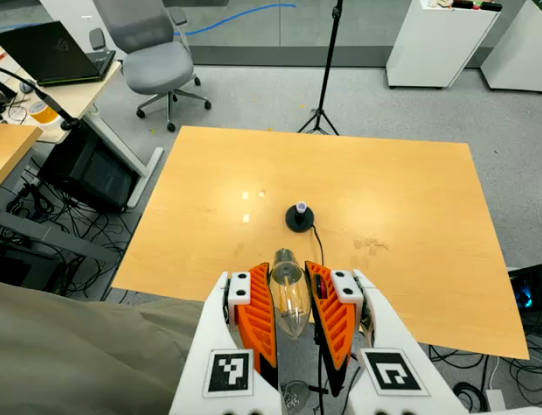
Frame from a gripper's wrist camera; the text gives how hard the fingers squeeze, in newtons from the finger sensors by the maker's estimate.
{"total": 20.2, "left": 21.5, "right": 18.9}